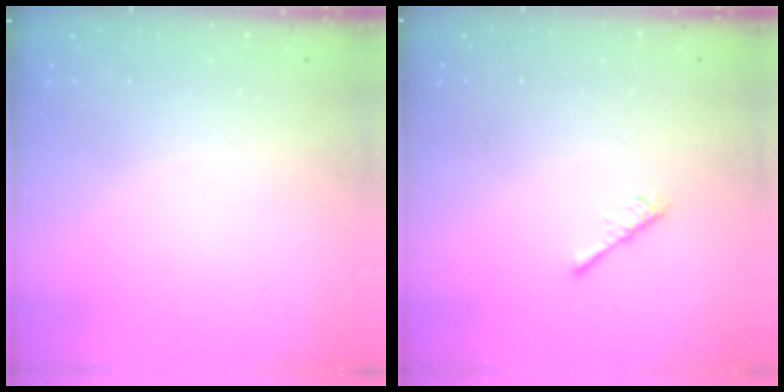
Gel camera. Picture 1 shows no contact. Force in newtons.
{"total": 2.2, "press": 2.1, "slide": 0.5}